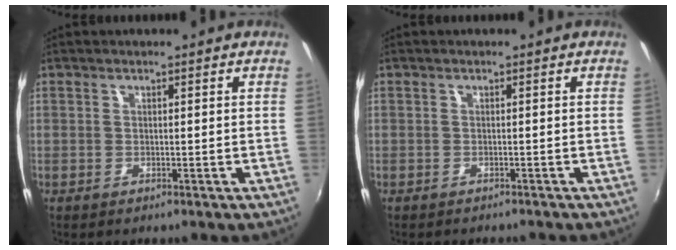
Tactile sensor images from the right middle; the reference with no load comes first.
{"total": 1.9, "force": [-1.8, 0.4, 0.5], "torque": [-0.017, -0.010, -0.026]}